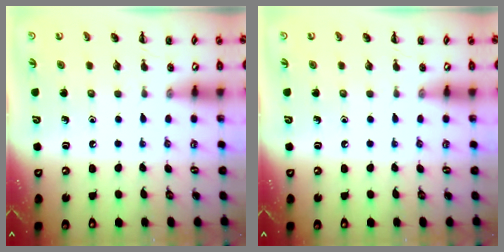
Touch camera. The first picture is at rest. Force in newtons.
{"total": 0.0}